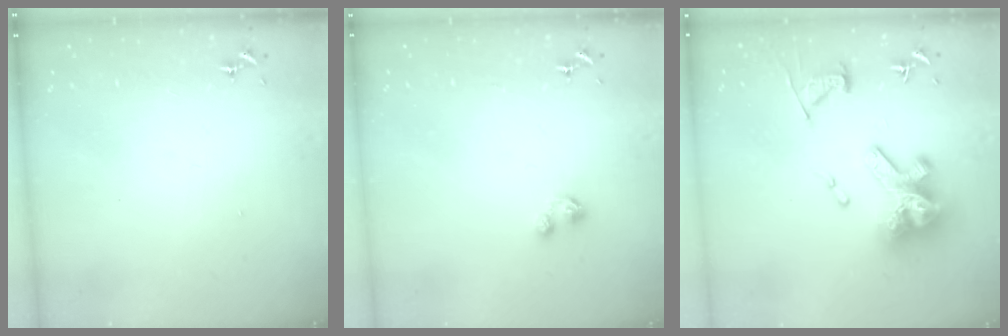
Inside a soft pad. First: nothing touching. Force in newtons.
{"total": 3.4, "press": 3.3, "slide": 0.4}
{"total": 24.1, "press": 24.0, "slide": 2.3}